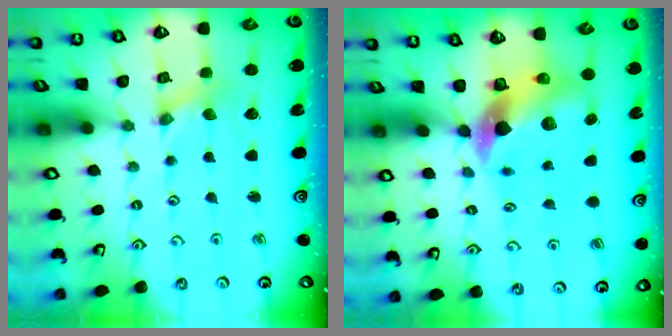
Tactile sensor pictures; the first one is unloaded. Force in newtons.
{"total": 9.0, "press": 8.8, "slide": 1.9}